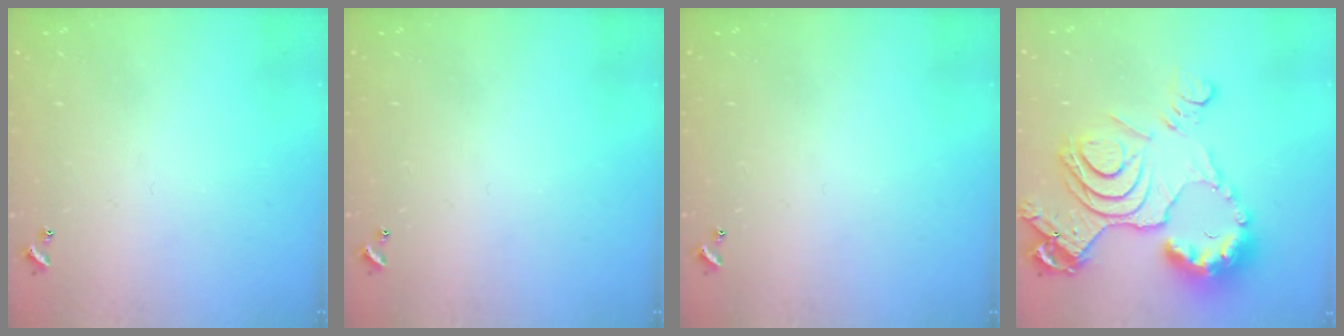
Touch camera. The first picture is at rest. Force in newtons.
{"total": 0.0}
{"total": 0.0}
{"total": 20.1, "press": 20.0, "slide": 2.4}